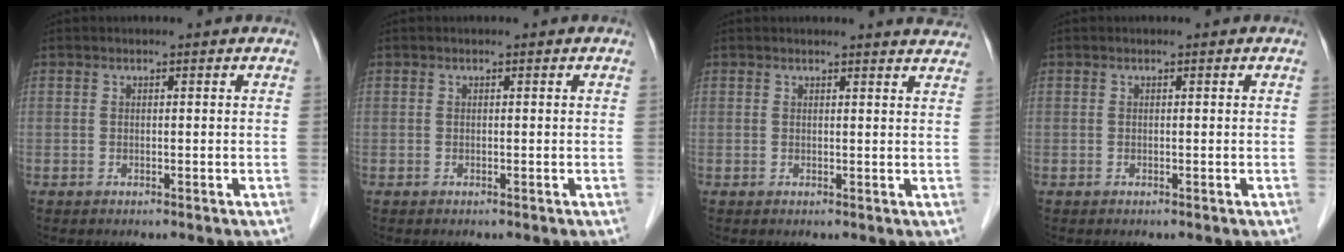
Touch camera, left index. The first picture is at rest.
{"total": 0.0}
{"total": 4.8, "force": [4.7, 0.1, 0.9], "torque": [-0.011, -0.011, 0.031]}
{"total": 0.0}